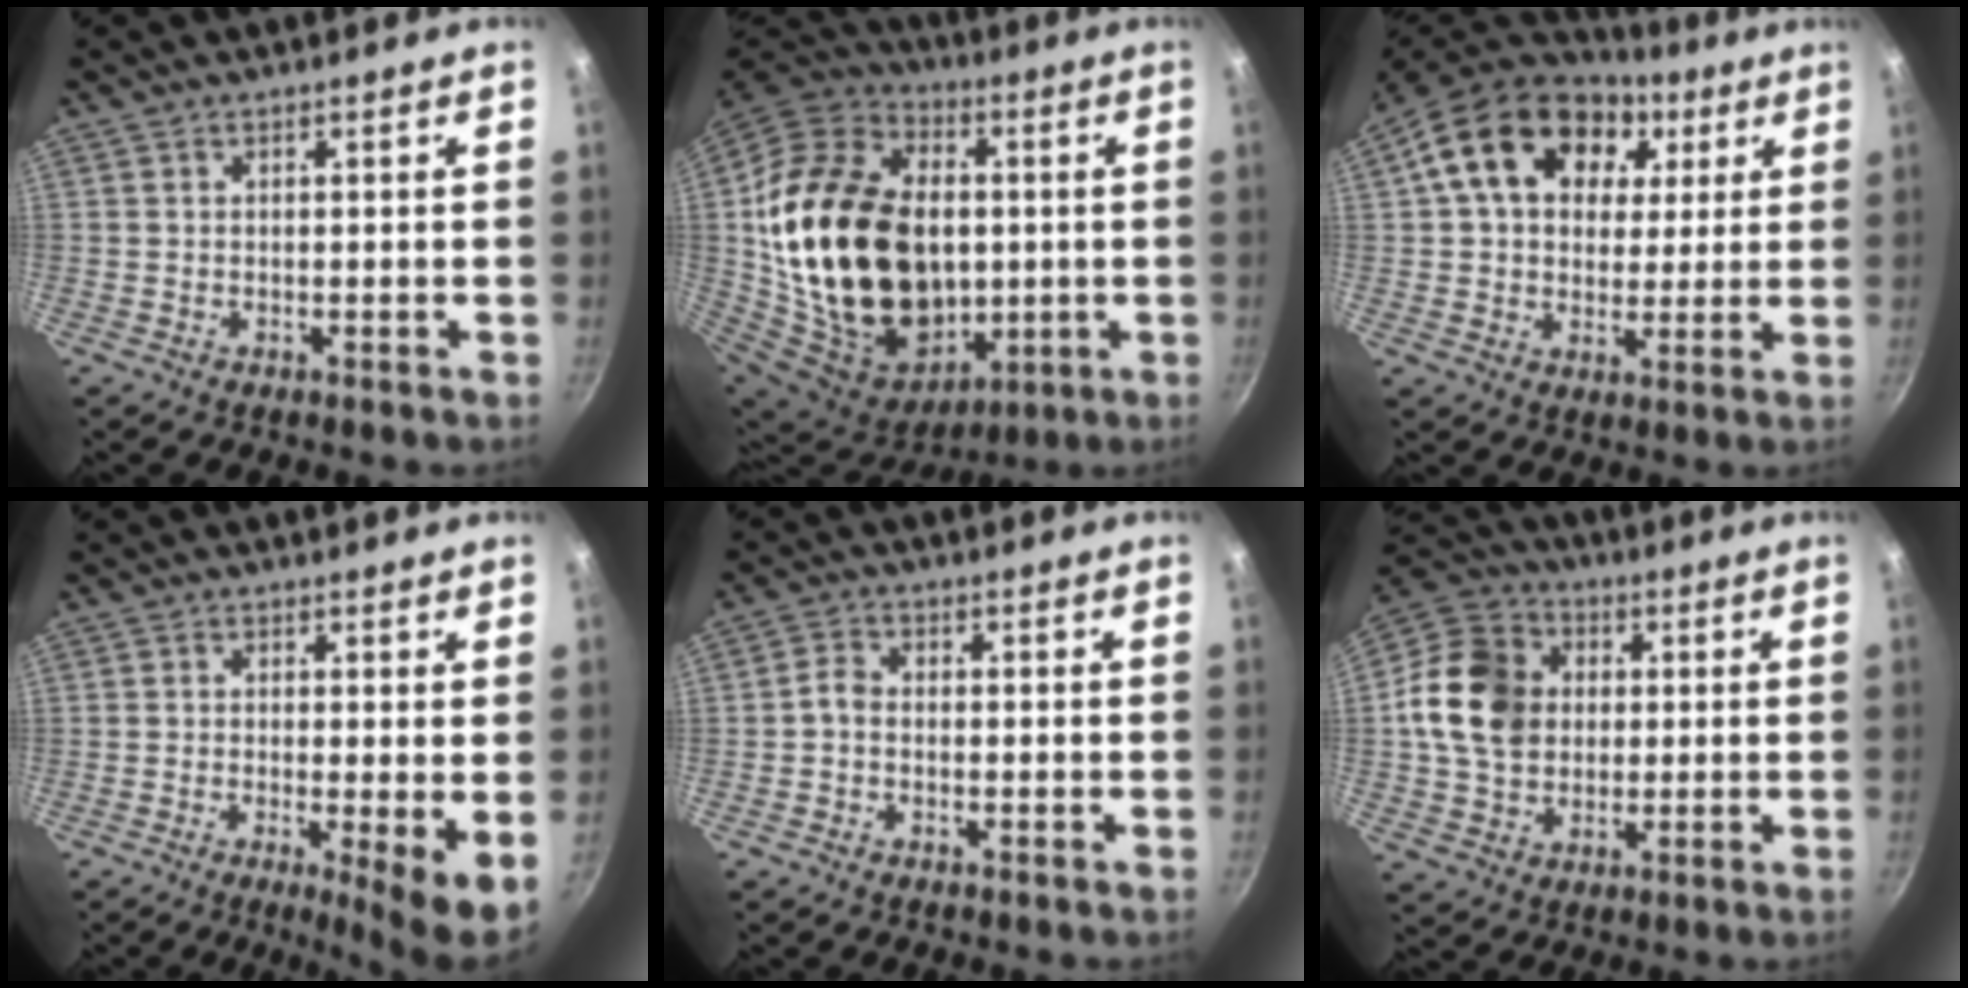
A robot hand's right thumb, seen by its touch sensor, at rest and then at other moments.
{"total": 34.5, "force": [1.4, 23.4, 25.3], "torque": [-0.445, -0.001, 0.034]}
{"total": 20.3, "force": [6.9, 14.5, 12.4], "torque": [-0.207, 0.011, 0.105]}
{"total": 6.6, "force": [-0.9, 0.9, 6.5], "torque": [-0.093, -0.015, -0.012]}
{"total": 2.2, "force": [-1.0, 1.4, 1.3], "torque": [-0.033, 0.014, -0.028]}
{"total": 14.9, "force": [1.4, 12.0, 8.7], "torque": [-0.138, 0.017, 0.013]}